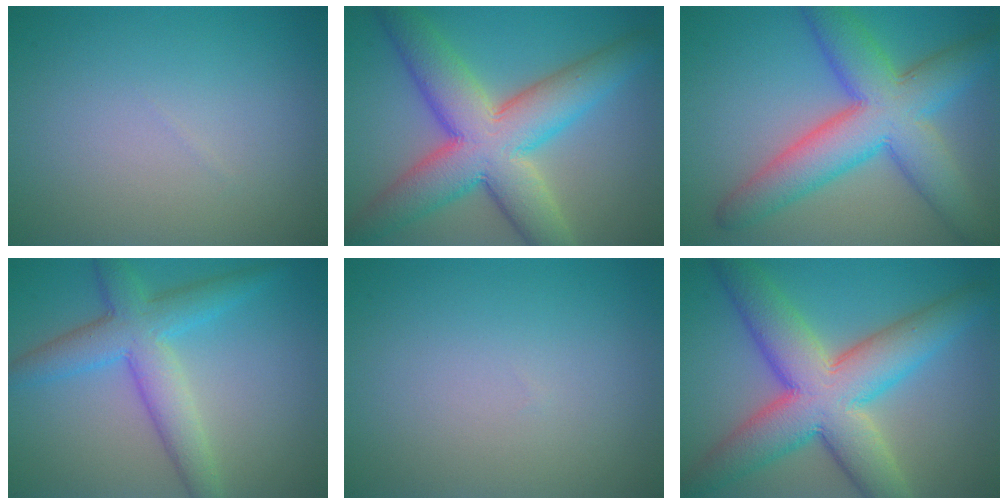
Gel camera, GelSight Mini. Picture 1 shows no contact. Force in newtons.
{"total": 10.7, "press": 10.7, "slide": 0.5}
{"total": 9.4, "press": 9.3, "slide": 0.5}
{"total": 5.6, "press": 5.6, "slide": 0.2}
{"total": 0.0}
{"total": 10.7, "press": 10.7, "slide": 0.5}